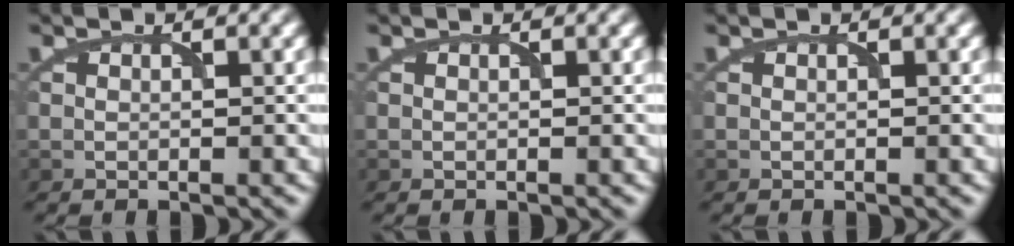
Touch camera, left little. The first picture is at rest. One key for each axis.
{"total": 0.0}
{"total": 0.0}